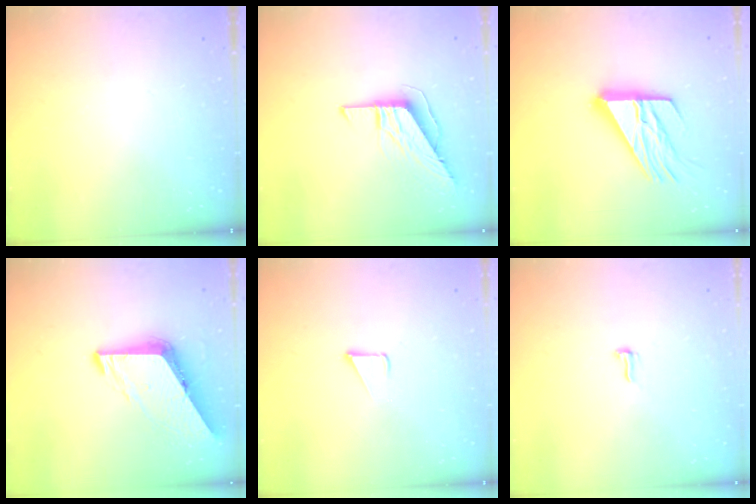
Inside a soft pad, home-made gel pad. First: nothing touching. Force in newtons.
{"total": 9.4, "press": 9.4, "slide": 0.9}
{"total": 17.2, "press": 17.1, "slide": 1.8}
{"total": 7.8, "press": 7.8, "slide": 0.6}
{"total": 1.7, "press": 1.7, "slide": 0.1}
{"total": 5.1, "press": 4.7, "slide": 2.0}